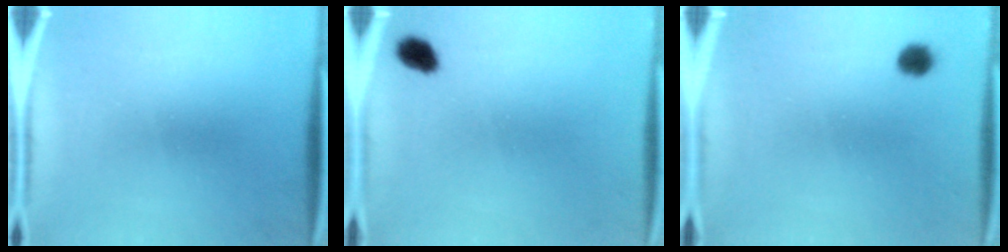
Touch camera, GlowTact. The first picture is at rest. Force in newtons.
{"total": 3.0}
{"total": 2.6}